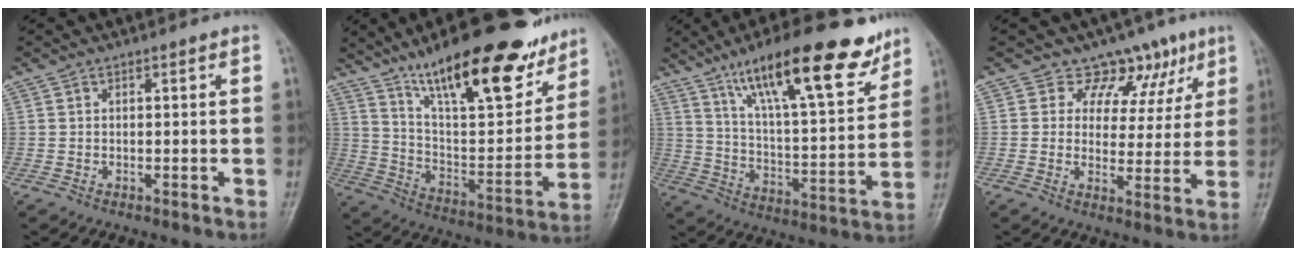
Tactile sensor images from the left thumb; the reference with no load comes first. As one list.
[{"total": 26.5, "force": [17.9, 8.4, 17.6], "torque": [-0.227, -0.064, 0.291]}, {"total": 22.5, "force": [14.5, 6.2, 16.1], "torque": [-0.226, -0.052, 0.237]}, {"total": 9.2, "force": [6.4, 6.4, 1.9], "torque": [0.016, -0.032, 0.075]}]